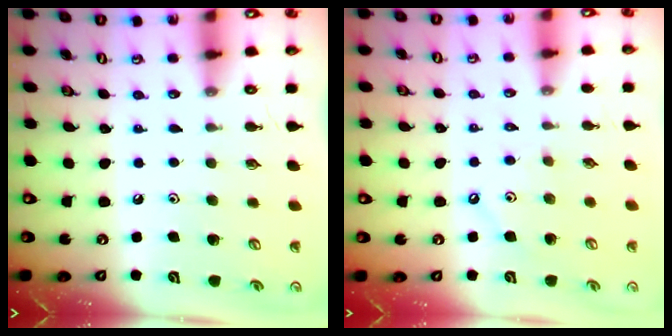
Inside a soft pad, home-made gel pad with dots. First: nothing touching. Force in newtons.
{"total": 1.9, "press": 1.9, "slide": 0.4}